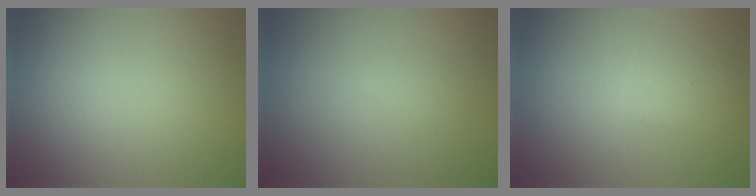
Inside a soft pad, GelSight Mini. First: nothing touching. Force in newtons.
{"total": 0.8, "press": 0.8, "slide": 0.0}
{"total": 2.2, "press": 2.2, "slide": 0.1}